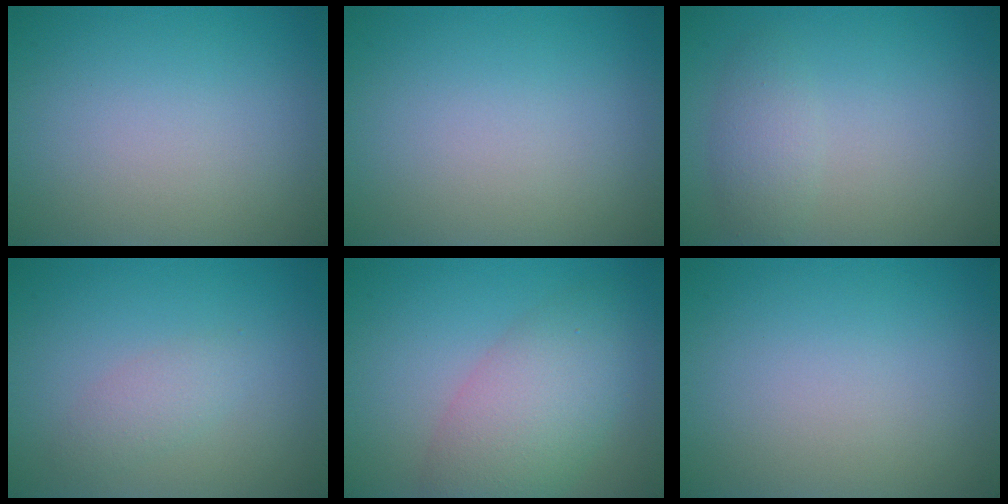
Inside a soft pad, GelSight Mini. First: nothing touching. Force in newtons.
{"total": 0.0}
{"total": 2.0, "press": 2.0, "slide": 0.0}
{"total": 1.6, "press": 1.6, "slide": 0.1}
{"total": 6.0, "press": 6.0, "slide": 0.1}
{"total": 0.0}